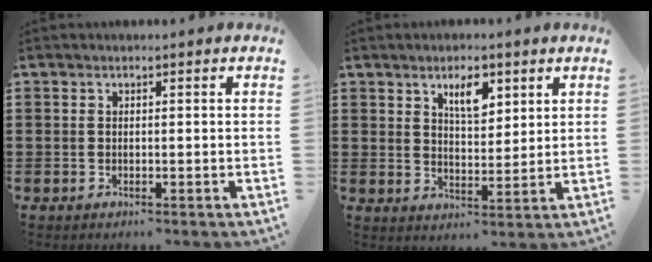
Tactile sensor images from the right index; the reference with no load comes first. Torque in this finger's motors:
{"motor_torque": [0.09, -0.01, 0.29, 0.06]}